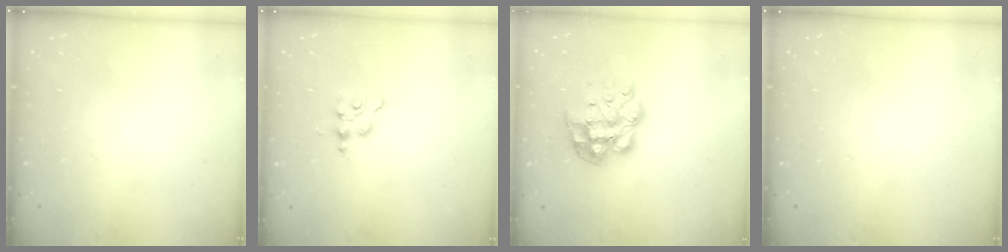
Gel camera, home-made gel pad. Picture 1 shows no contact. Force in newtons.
{"total": 1.7, "press": 1.7, "slide": 0.2}
{"total": 11.6, "press": 11.6, "slide": 1.1}
{"total": 0.0}